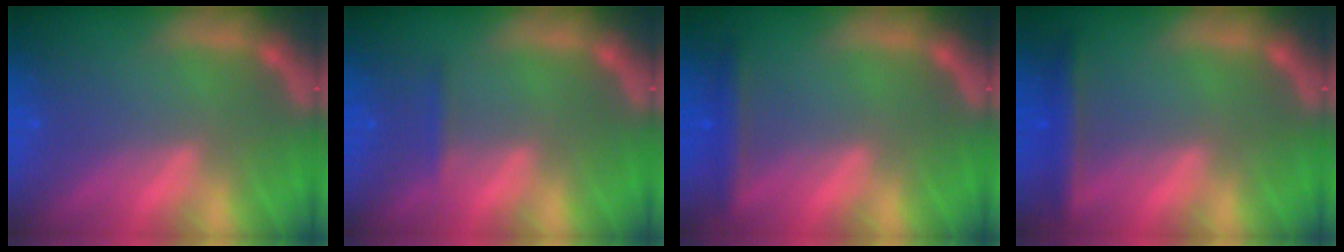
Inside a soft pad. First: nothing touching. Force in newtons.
{"total": 0.9}
{"total": 2.4}
{"total": 2.9}